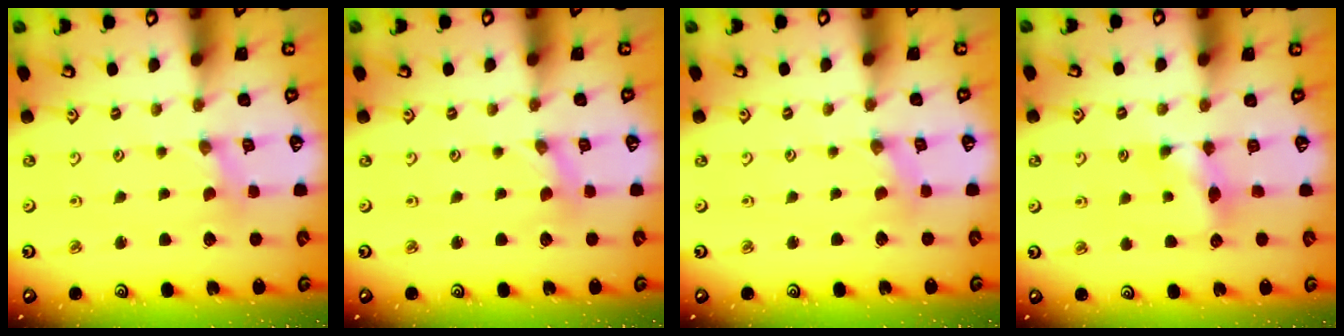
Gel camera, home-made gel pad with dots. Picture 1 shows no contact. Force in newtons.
{"total": 0.0}
{"total": 0.8, "press": 0.8, "slide": 0.2}
{"total": 6.5, "press": 6.5, "slide": 0.6}